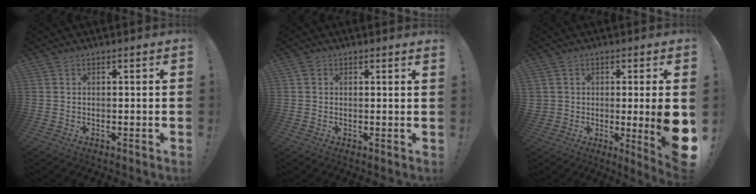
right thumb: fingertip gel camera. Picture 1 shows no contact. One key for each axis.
{"total": 1.4, "fx": 1.2, "fy": 0.6, "fz": 0.4, "tx": 0.006, "ty": -0.006, "tz": 0.021}
{"total": 8.7, "fx": -0.3, "fy": 2.1, "fz": 8.5, "tx": -0.117, "ty": -0.013, "tz": 0.003}